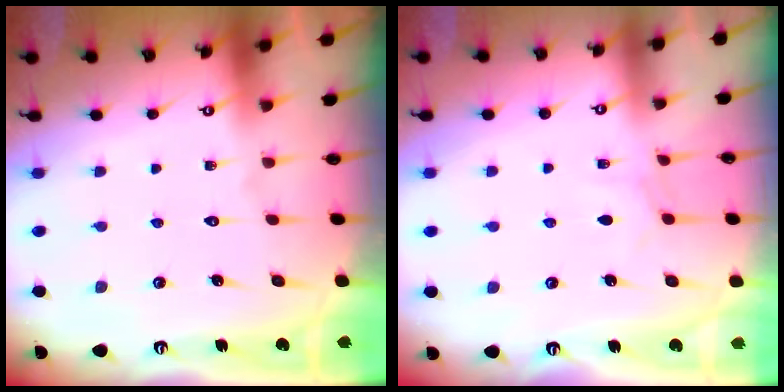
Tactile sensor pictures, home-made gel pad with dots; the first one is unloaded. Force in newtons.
{"total": 4.0, "press": 3.9, "slide": 0.6}